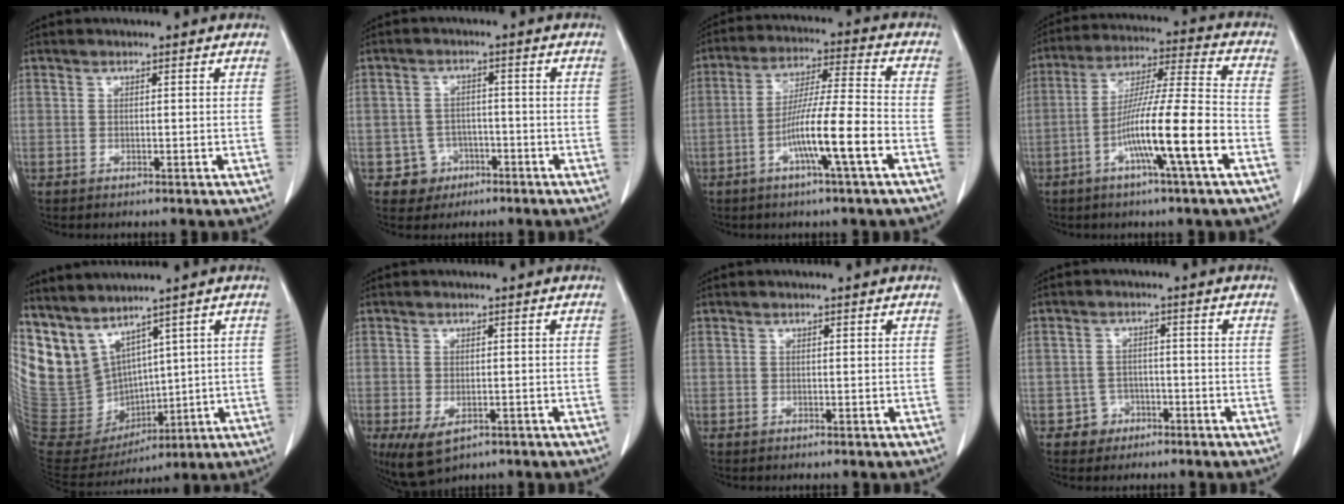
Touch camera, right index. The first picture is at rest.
{"total": 4.3, "force": [-2.1, 3.8, 0.0], "torque": [0.009, 0.017, -0.029]}
{"total": 10.9, "force": [-4.1, -0.5, 10.1], "torque": [-0.187, 0.002, -0.074]}
{"total": 12.3, "force": [-4.6, -0.7, 11.4], "torque": [-0.209, 0.002, -0.083]}
{"total": 12.7, "force": [9.1, 7.5, 4.7], "torque": [-0.113, 0.014, 0.221]}
{"total": 5.9, "force": [-3.0, 2.9, 4.1], "torque": [-0.076, -0.013, -0.042]}
{"total": 0.0}
{"total": 3.1, "force": [-1.7, 2.6, -0.1], "torque": [0.009, 0.015, -0.028]}